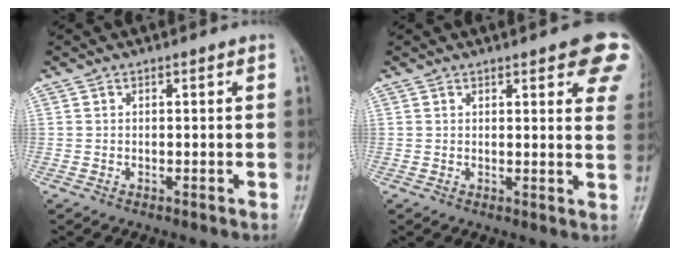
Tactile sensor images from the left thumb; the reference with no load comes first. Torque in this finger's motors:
{"motor_torque": [1.85, 1.38, 1.37, -1.02, 0.04]}